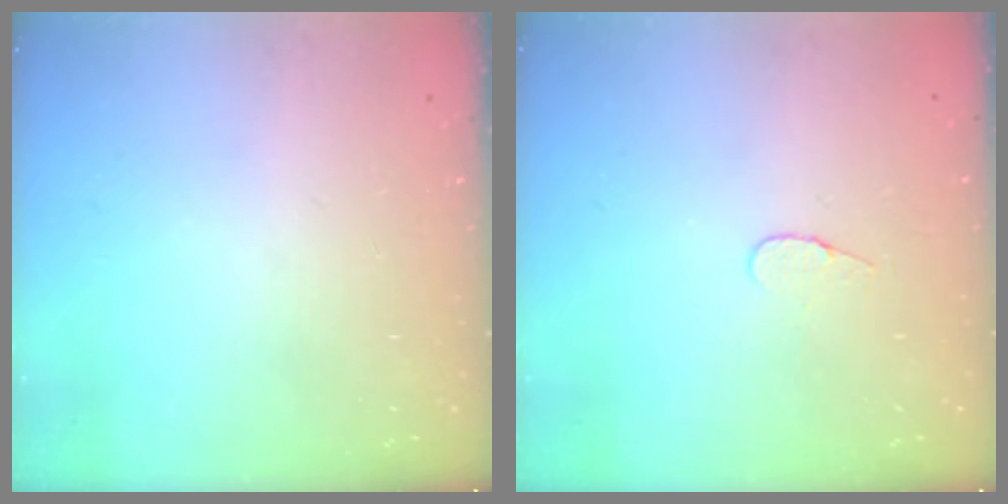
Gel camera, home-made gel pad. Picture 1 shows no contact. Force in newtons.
{"total": 4.0, "press": 4.0, "slide": 0.4}